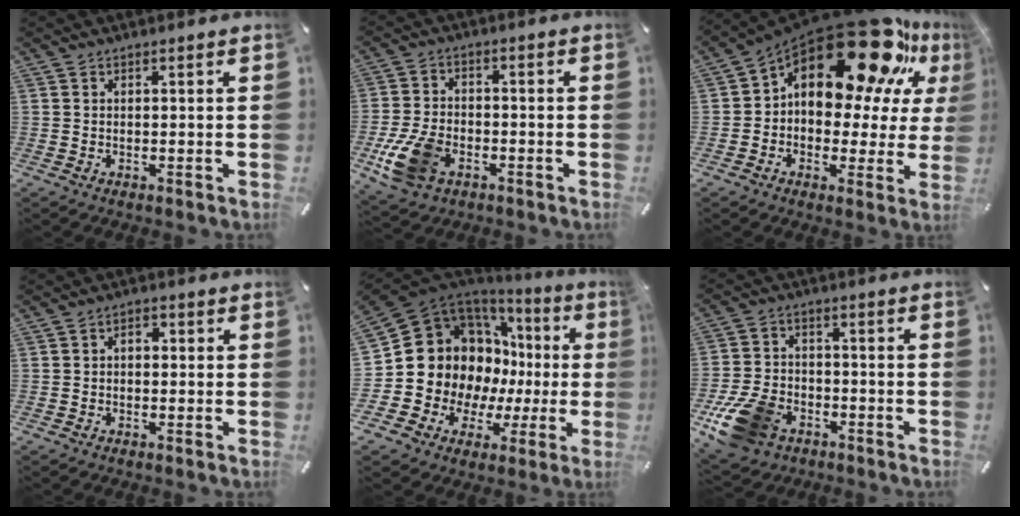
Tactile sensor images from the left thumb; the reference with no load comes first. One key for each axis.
{"total": 10.5, "fx": -4.4, "fy": 6.9, "fz": 6.6, "tx": -0.149, "ty": 0.012, "tz": -0.079}
{"total": 24.9, "fx": 14.2, "fy": 12.7, "fz": 16.0, "tx": -0.245, "ty": -0.107, "tz": 0.242}
{"total": 2.3, "fx": -0.6, "fy": 1.6, "fz": 1.6, "tx": -0.031, "ty": 0.010, "tz": -0.014}
{"total": 16.8, "fx": 3.6, "fy": 14.5, "fz": 7.7, "tx": -0.152, "ty": -0.045, "tz": 0.090}
{"total": 13.3, "fx": -6.8, "fy": 8.9, "fz": 7.2, "tx": -0.150, "ty": 0.039, "tz": -0.119}